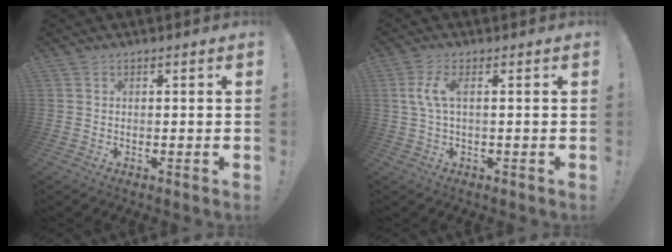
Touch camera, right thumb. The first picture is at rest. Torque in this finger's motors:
{"motor_torque": [0.33, 0.45, 0.69, 0.07, 0.00]}